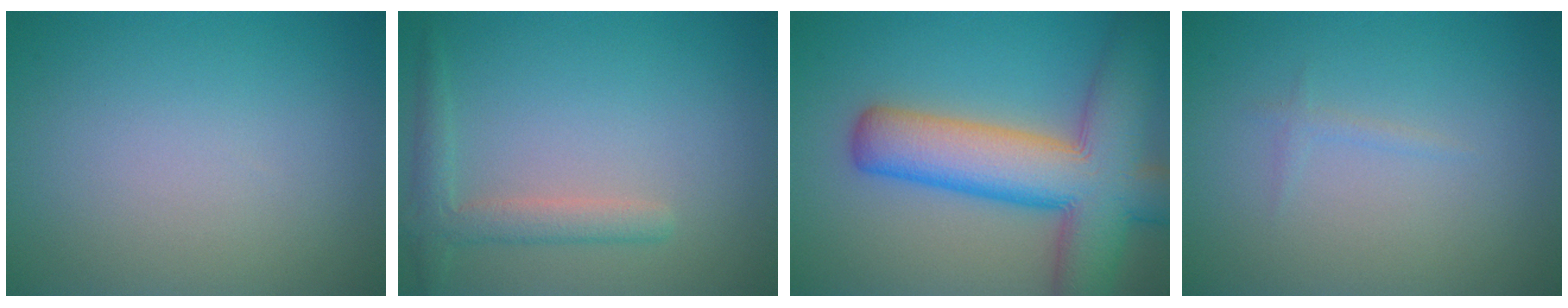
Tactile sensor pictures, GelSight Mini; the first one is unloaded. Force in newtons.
{"total": 2.6, "press": 2.5, "slide": 0.2}
{"total": 11.5, "press": 11.5, "slide": 0.5}
{"total": 0.7, "press": 0.7, "slide": 0.1}